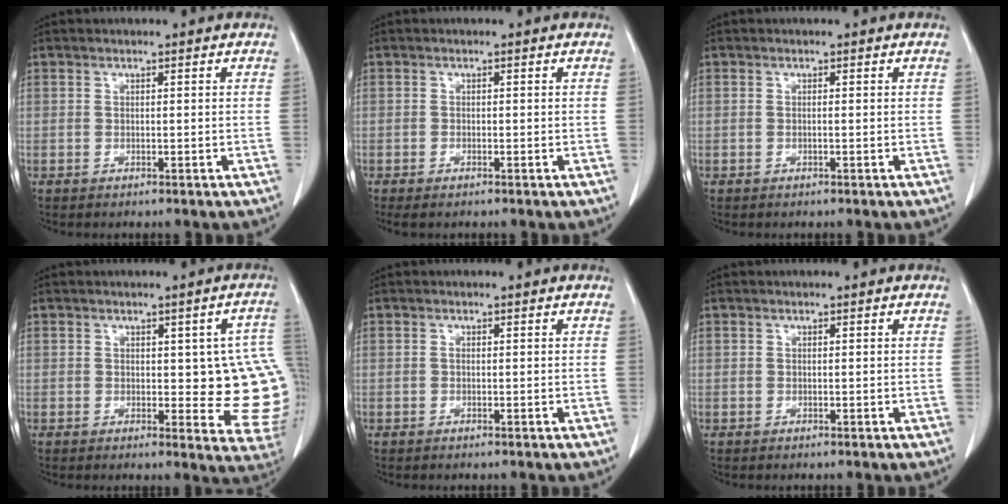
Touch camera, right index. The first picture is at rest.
{"total": 1.2, "force": [-0.8, 0.3, 0.8], "torque": [-0.014, -0.002, -0.011]}
{"total": 0.0}
{"total": 11.5, "force": [0.9, 4.1, 10.7], "torque": [-0.107, 0.001, 0.011]}
{"total": 0.0}
{"total": 0.0}